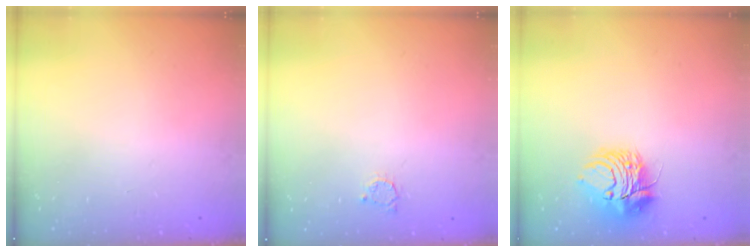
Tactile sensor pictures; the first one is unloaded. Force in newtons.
{"total": 2.4, "press": 2.4, "slide": 0.3}
{"total": 9.2, "press": 9.2, "slide": 0.7}